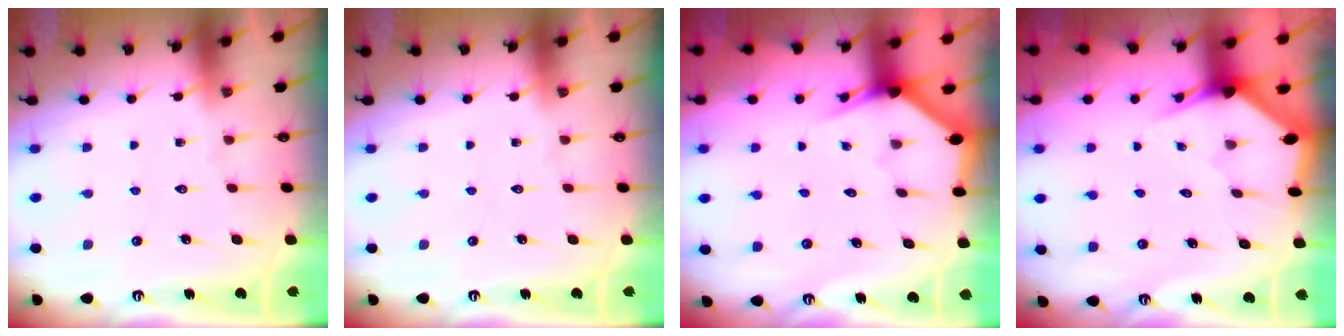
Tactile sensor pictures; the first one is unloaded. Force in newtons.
{"total": 0.0}
{"total": 2.8, "press": 2.8, "slide": 0.1}
{"total": 3.0, "press": 3.0, "slide": 0.2}